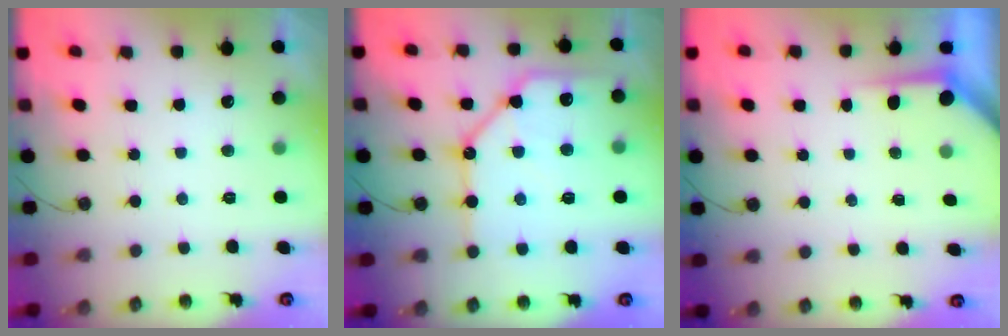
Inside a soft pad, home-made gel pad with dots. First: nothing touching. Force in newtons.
{"total": 15.7, "press": 15.6, "slide": 1.8}
{"total": 3.6, "press": 3.6, "slide": 0.4}